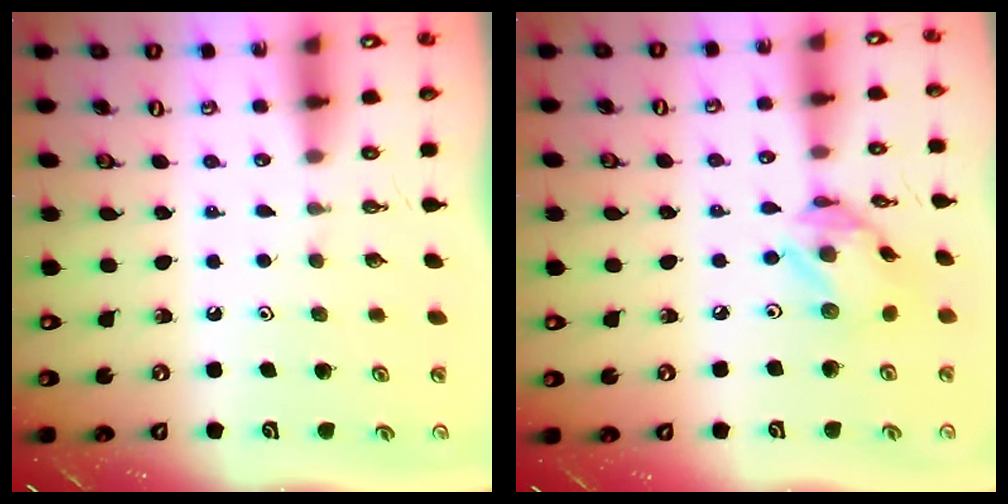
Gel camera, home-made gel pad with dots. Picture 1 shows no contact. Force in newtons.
{"total": 11.3, "press": 11.2, "slide": 1.0}